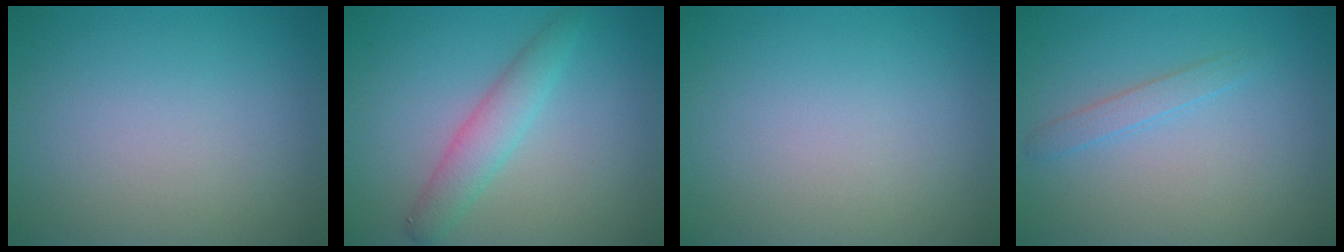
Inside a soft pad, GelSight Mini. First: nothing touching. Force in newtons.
{"total": 2.8, "press": 2.8, "slide": 0.1}
{"total": 0.0}
{"total": 1.3, "press": 1.3, "slide": 0.1}